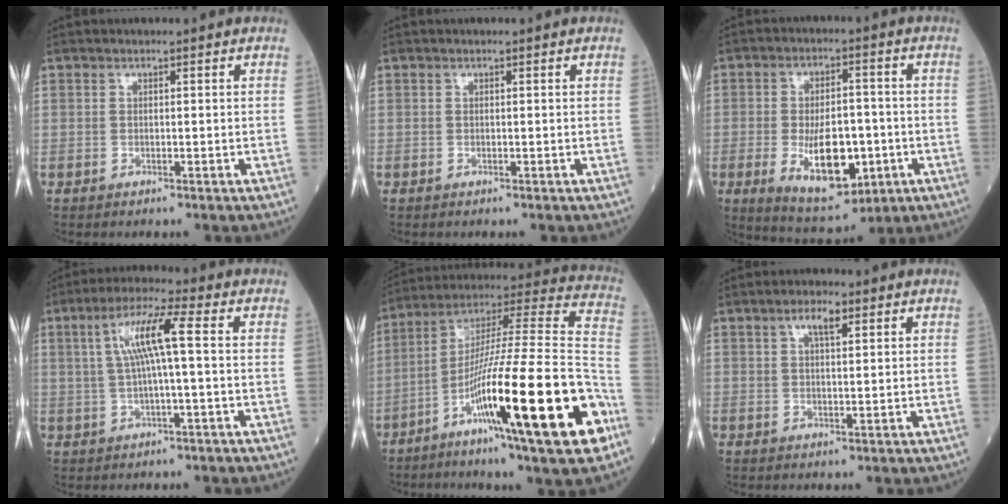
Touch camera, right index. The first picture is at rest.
{"total": 0.0}
{"total": 12.2, "force": [-3.3, 5.3, 10.5], "torque": [-0.186, -0.009, -0.043]}
{"total": 7.8, "force": [1.2, 0.4, 7.7], "torque": [-0.153, 0.018, 0.023]}
{"total": 30.7, "force": [-11.9, 1.6, 28.2], "torque": [-0.408, -0.034, -0.204]}
{"total": 3.2, "force": [1.7, 0.8, 2.6], "torque": [-0.053, 0.005, 0.029]}